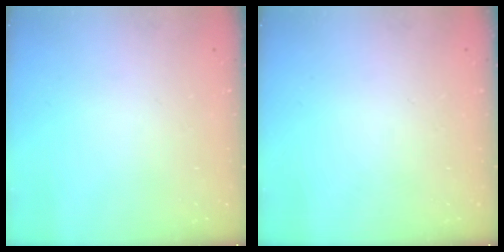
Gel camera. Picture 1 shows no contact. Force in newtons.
{"total": 0.0}